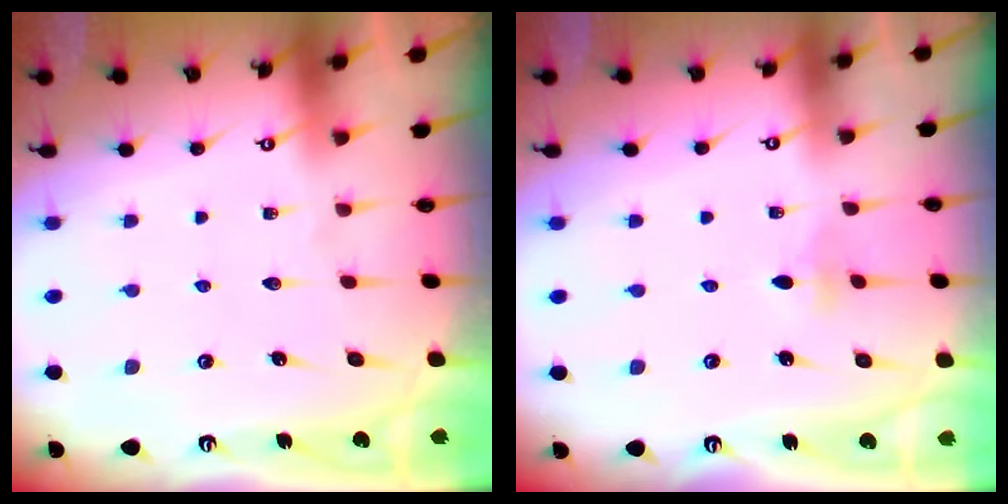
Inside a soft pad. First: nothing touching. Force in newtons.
{"total": 2.4, "press": 2.3, "slide": 0.7}